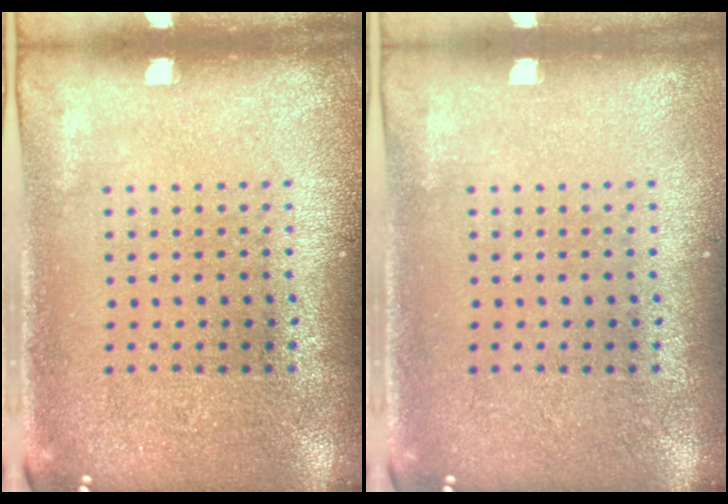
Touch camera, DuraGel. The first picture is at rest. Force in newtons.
{"total": 0.0}